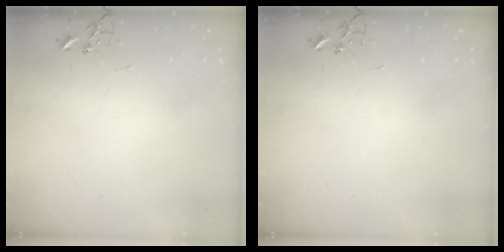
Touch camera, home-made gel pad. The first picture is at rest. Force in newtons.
{"total": 0.0}